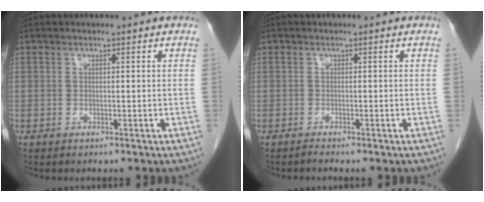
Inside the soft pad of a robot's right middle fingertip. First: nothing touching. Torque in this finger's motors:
{"motor_torque": [0.00, 0.08, -0.03, 0.01]}